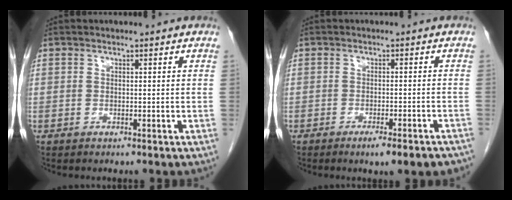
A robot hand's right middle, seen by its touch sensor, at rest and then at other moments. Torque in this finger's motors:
{"motor_torque": [0.70, -0.69, 0.03, 0.03]}